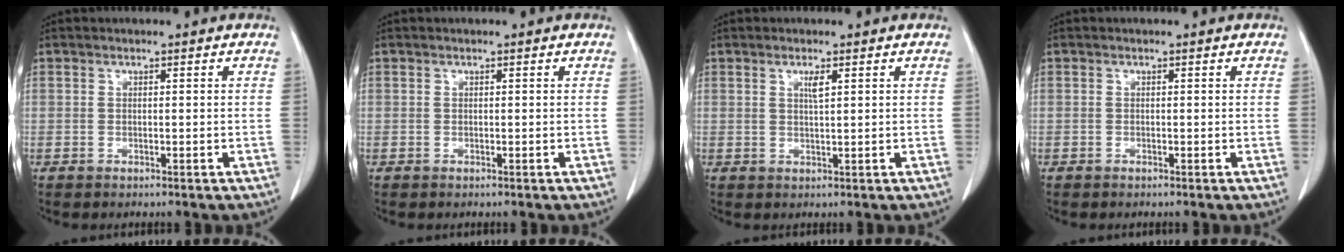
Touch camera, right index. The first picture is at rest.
{"total": 0.0}
{"total": 1.7, "force": [0.8, 0.0, 1.5], "torque": [-0.030, -0.002, 0.014]}
{"total": 0.0}